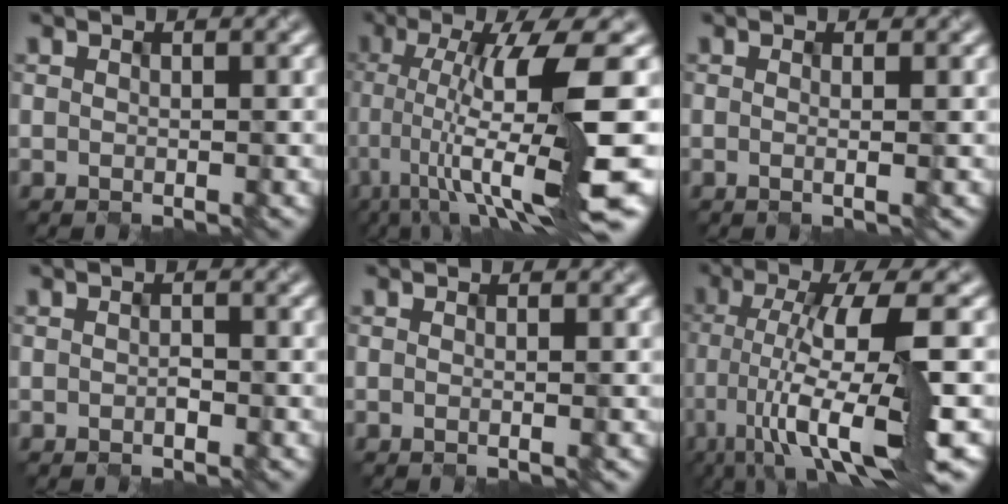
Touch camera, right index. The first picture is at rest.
{"total": 11.4, "force": [-1.2, 2.0, 11.2], "torque": [-0.153, -0.004, -0.013]}
{"total": 1.4, "force": [0.0, 0.5, 1.3], "torque": [-0.016, 0.003, -0.013]}
{"total": 0.6, "force": [-0.5, 0.2, 0.3], "torque": [-0.011, -0.001, -0.004]}
{"total": 0.8, "force": [0.1, 0.3, 0.7], "torque": [-0.008, 0.002, -0.009]}
{"total": 9.8, "force": [-2.0, 2.1, 9.4], "torque": [-0.147, -0.008, -0.033]}